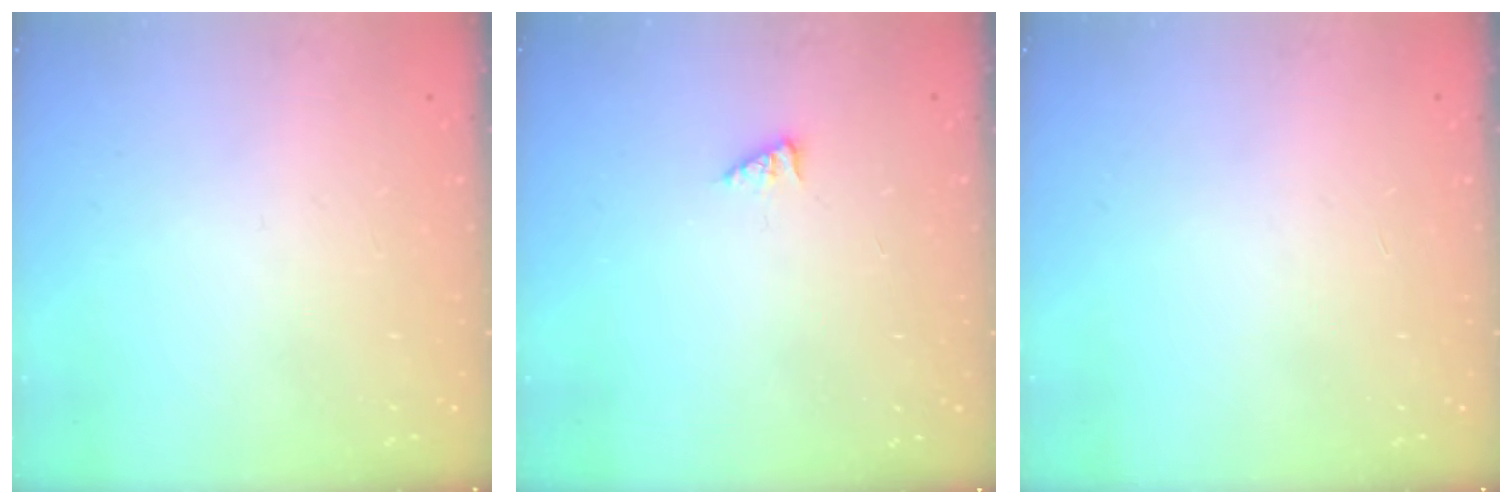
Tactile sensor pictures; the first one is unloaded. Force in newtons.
{"total": 1.6, "press": 1.5, "slide": 0.3}
{"total": 0.0}